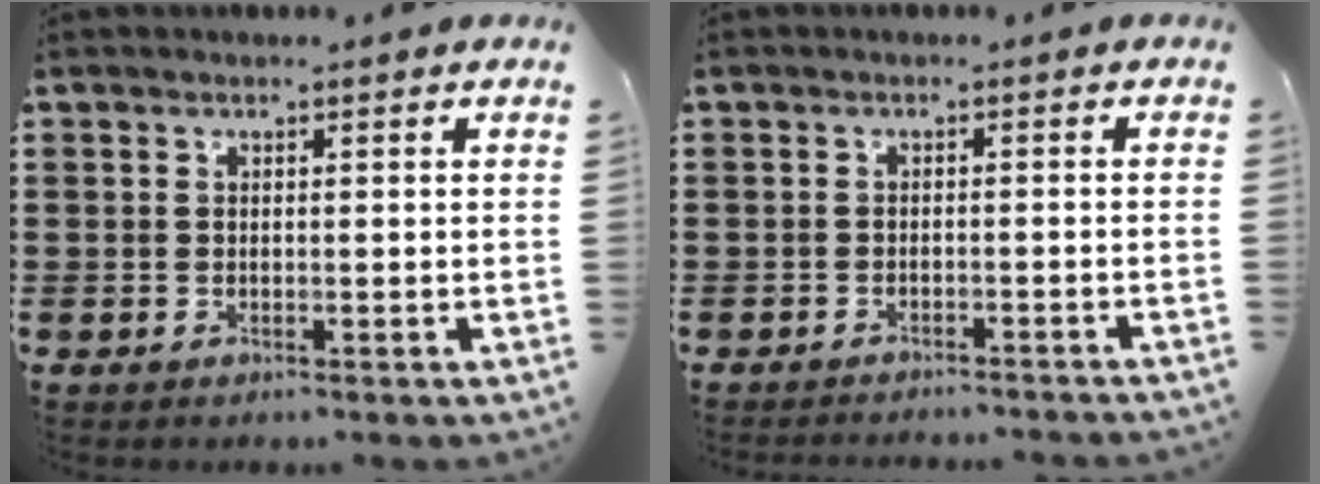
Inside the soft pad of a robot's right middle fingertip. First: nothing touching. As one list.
[{"total": 1.5, "force": [-1.5, -0.1, 0.2], "torque": [-0.005, 0.004, -0.031]}]